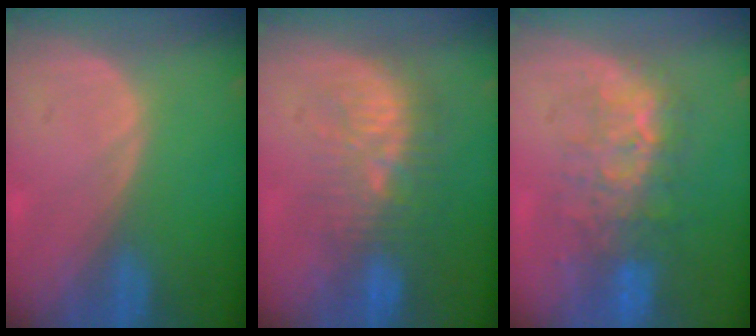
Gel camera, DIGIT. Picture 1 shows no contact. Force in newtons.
{"total": 9.4, "press": 9.0, "slide": 2.7}
{"total": 9.0, "press": 8.3, "slide": 3.5}